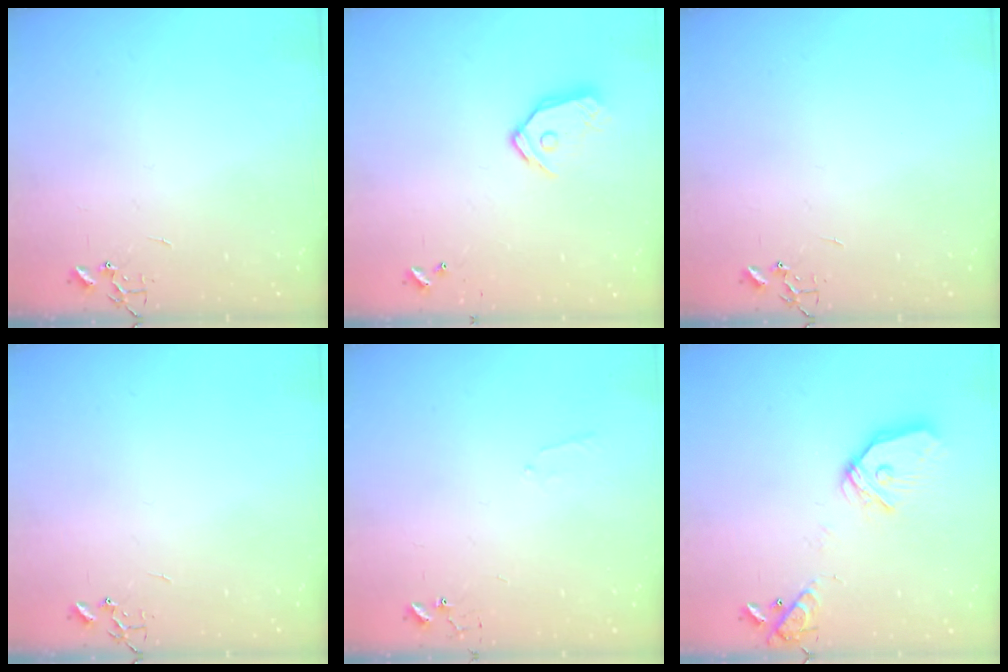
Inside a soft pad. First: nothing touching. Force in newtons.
{"total": 11.6, "press": 11.5, "slide": 1.2}
{"total": 0.0}
{"total": 0.0}
{"total": 5.1, "press": 5.1, "slide": 0.5}
{"total": 15.8, "press": 15.6, "slide": 2.1}